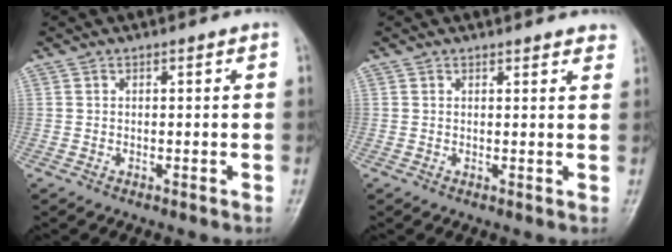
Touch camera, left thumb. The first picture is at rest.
{"total": 3.5, "force": [3.2, 0.9, 1.0], "torque": [0.008, -0.010, 0.027]}